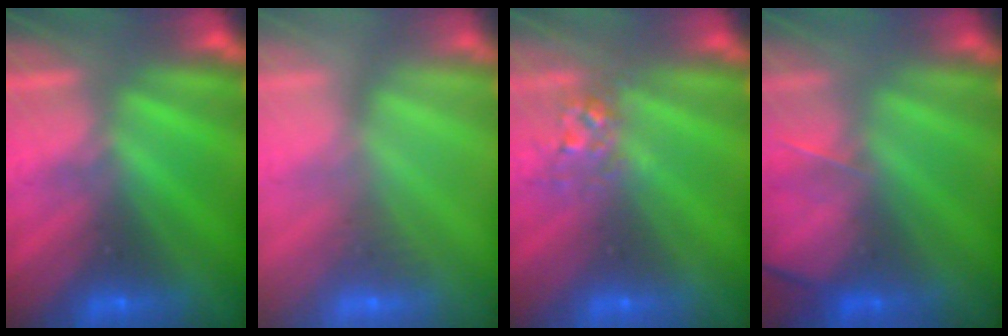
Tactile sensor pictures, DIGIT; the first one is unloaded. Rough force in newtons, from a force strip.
{"total": 2.5}
{"total": 2.8}
{"total": 2.1}